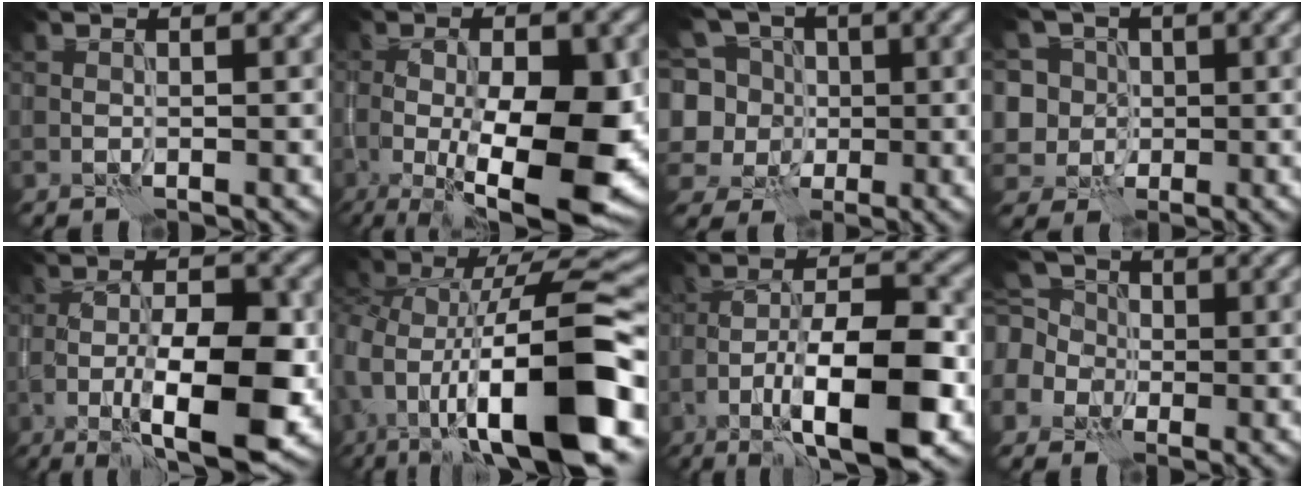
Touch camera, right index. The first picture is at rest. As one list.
[{"total": 11.7, "force": [-1.8, 4.0, 10.9], "torque": [-0.170, -0.016, -0.024]}, {"total": 9.1, "force": [1.2, 8.4, 3.2], "torque": [-0.091, 0.034, -0.016]}, {"total": 8.1, "force": [2.4, 7.2, 2.8], "torque": [-0.057, 0.028, 0.008]}, {"total": 10.3, "force": [-3.1, 3.5, 9.1], "torque": [-0.149, -0.002, -0.051]}, {"total": 13.4, "force": [-3.0, 5.7, 11.7], "torque": [-0.204, -0.003, -0.048]}, {"total": 11.7, "force": [-5.0, 3.8, 9.9], "torque": [-0.164, 0.006, -0.081]}, {"total": 5.6, "force": [-0.1, 5.1, 2.3], "torque": [-0.044, 0.017, -0.028]}]